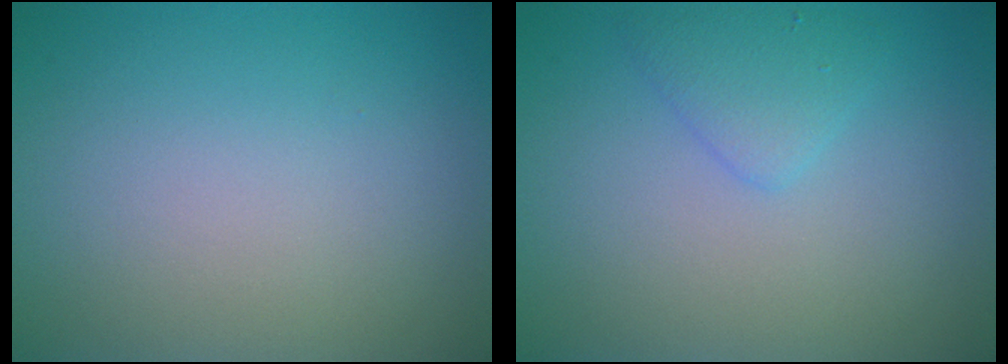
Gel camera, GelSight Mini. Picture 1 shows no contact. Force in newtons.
{"total": 1.9, "press": 1.9, "slide": 0.0}